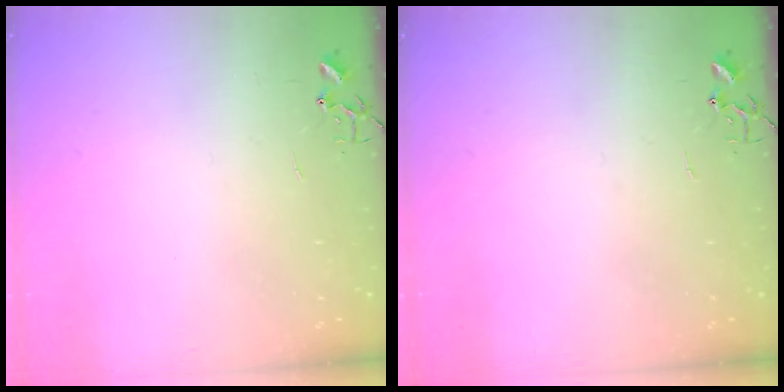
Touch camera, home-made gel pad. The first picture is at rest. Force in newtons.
{"total": 0.0}